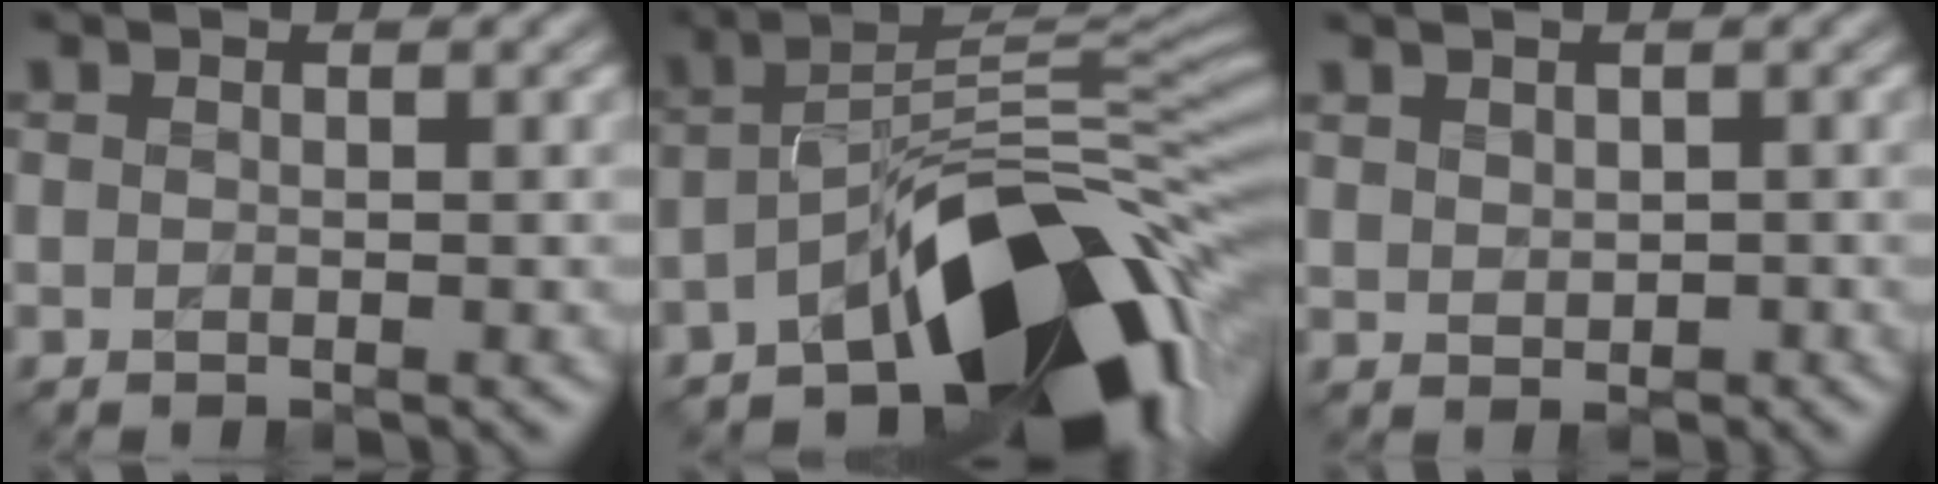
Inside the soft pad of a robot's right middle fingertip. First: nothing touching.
{"total": 13.6, "force": [-7.4, 5.4, 10.0], "torque": [-0.136, 0.003, -0.119]}
{"total": 1.0, "force": [0.7, 0.7, 0.0], "torque": [-0.002, 0.001, 0.019]}